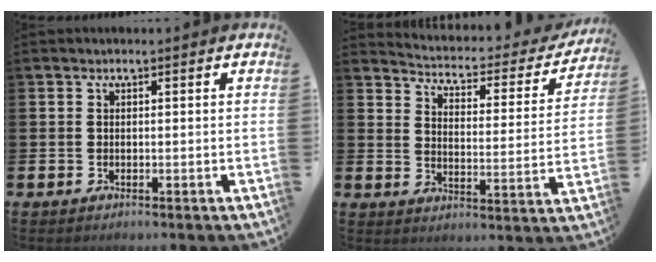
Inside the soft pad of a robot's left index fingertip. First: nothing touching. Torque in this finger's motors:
{"motor_torque": [0.96, -1.18, 0.16, -0.01]}